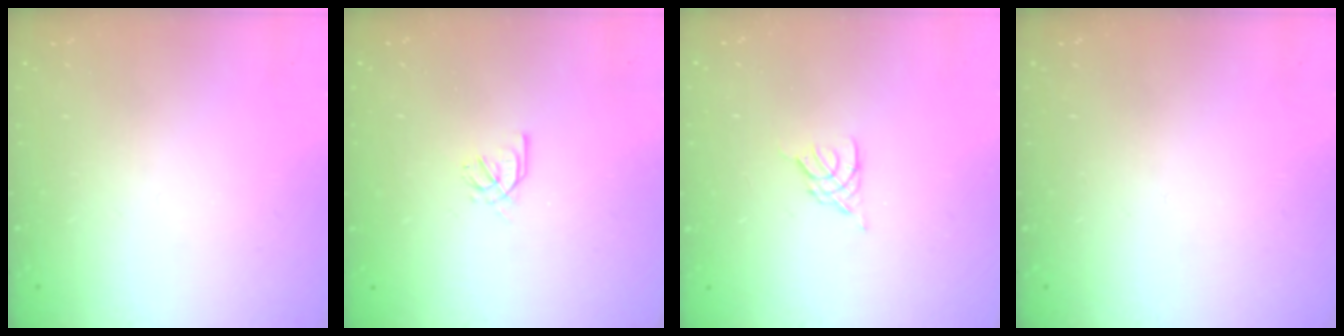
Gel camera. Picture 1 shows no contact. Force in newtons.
{"total": 1.7, "press": 1.6, "slide": 0.5}
{"total": 2.3, "press": 2.3, "slide": 0.5}
{"total": 0.0}